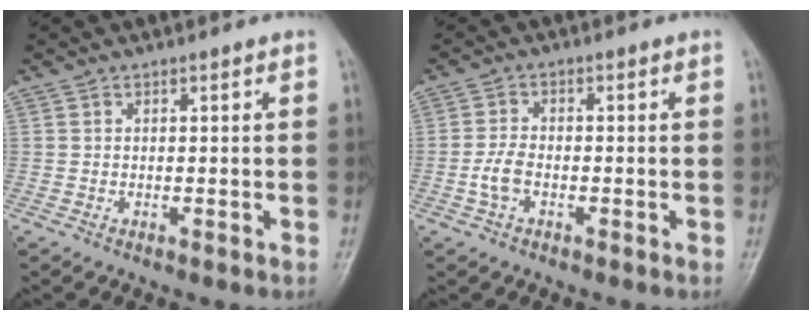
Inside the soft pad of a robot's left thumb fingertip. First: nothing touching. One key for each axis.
{"total": 3.7, "fx": -1.3, "fy": 2.1, "fz": 2.7, "tx": -0.060, "ty": 0.010, "tz": -0.029}